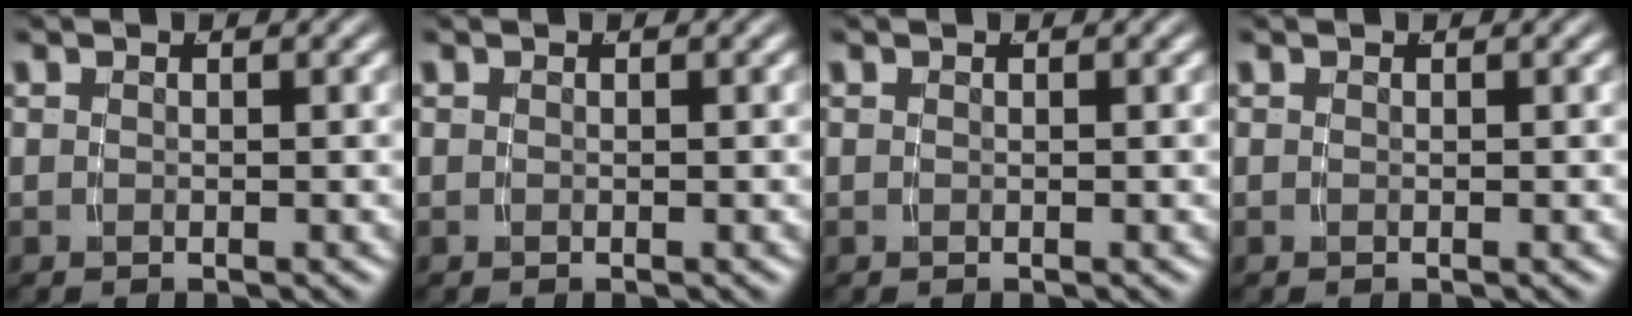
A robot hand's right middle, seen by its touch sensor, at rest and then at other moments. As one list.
[{"total": 0.0}, {"total": 0.0}, {"total": 0.0}]